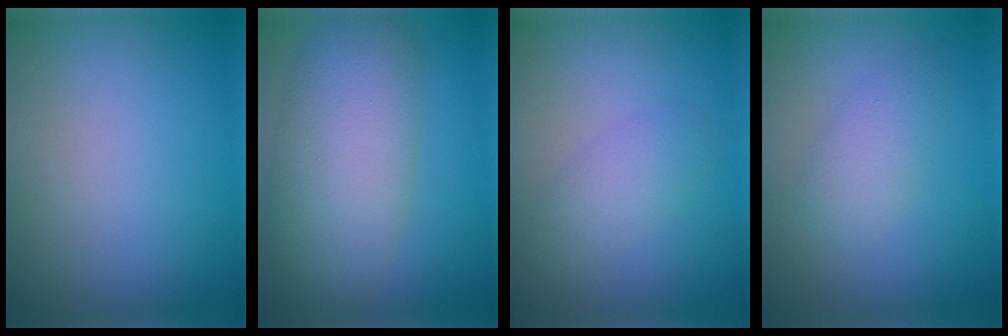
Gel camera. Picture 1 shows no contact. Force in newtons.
{"total": 8.5, "press": 8.5, "slide": 0.3}
{"total": 2.4, "press": 2.4, "slide": 0.1}
{"total": 2.7, "press": 2.7, "slide": 0.1}